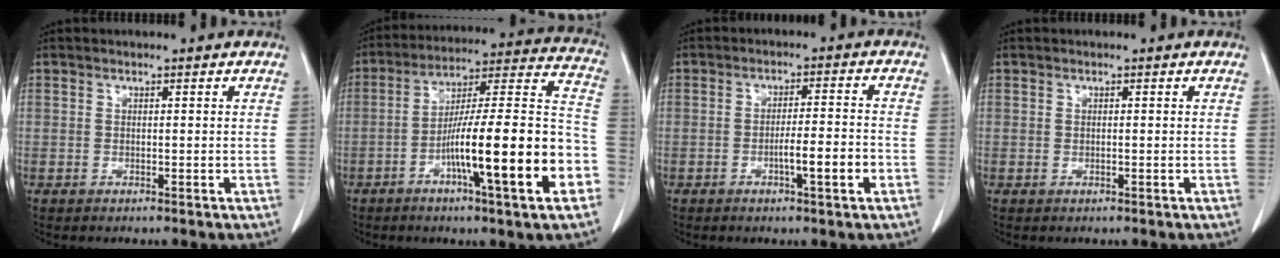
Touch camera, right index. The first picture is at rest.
{"total": 21.6, "force": [-7.4, 1.1, 20.2], "torque": [-0.267, 0.010, -0.115]}
{"total": 5.6, "force": [-2.1, 0.1, 5.2], "torque": [-0.079, 0.000, -0.030]}
{"total": 0.0}